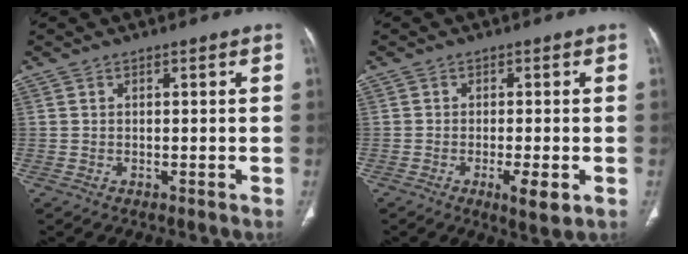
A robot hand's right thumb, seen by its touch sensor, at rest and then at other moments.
{"total": 4.8, "force": [-1.7, 1.1, 4.3], "torque": [-0.072, -0.010, -0.026]}